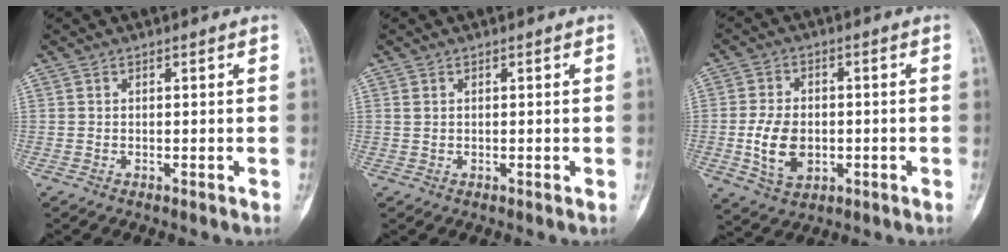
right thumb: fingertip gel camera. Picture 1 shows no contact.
{"total": 0.8, "force": [0.3, 0.5, 0.4], "torque": [-0.007, 0.003, 0.007]}
{"total": 8.9, "force": [-1.6, 6.1, 6.4], "torque": [-0.103, 0.002, -0.023]}